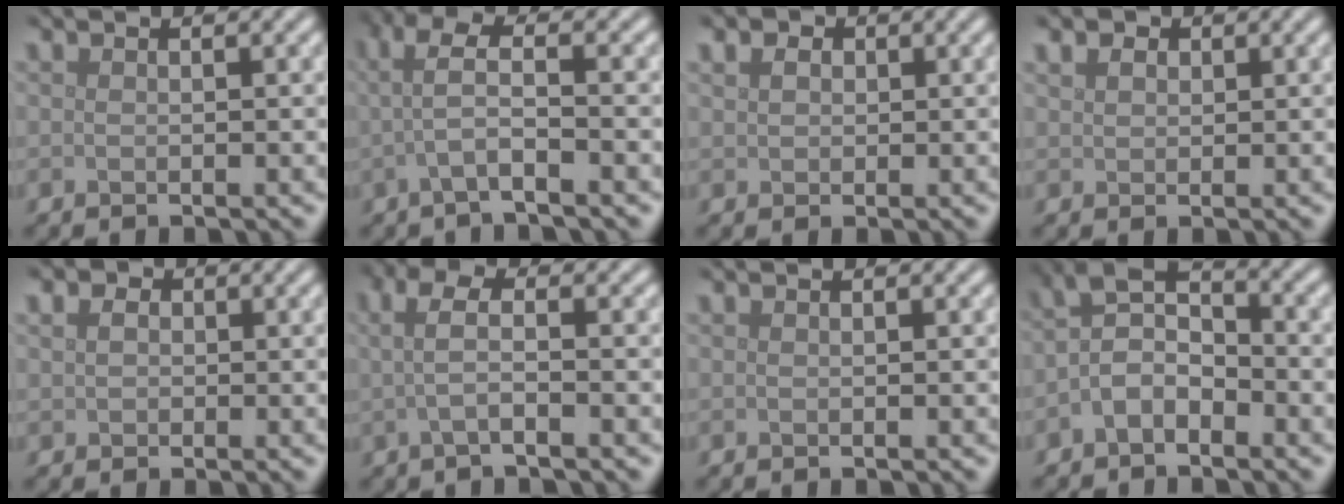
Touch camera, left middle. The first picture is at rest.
{"total": 3.1, "force": [-0.4, 0.7, 3.0], "torque": [-0.063, 0.005, -0.013]}
{"total": 3.0, "force": [1.5, 2.2, 1.3], "torque": [-0.029, 0.016, 0.012]}
{"total": 2.0, "force": [1.2, 1.4, 0.8], "torque": [-0.019, 0.010, 0.013]}
{"total": 3.3, "force": [1.2, 2.7, 1.6], "torque": [-0.021, 0.020, -0.003]}
{"total": 2.7, "force": [-0.1, 0.9, 2.6], "torque": [-0.053, 0.003, -0.005]}
{"total": 0.0}
{"total": 3.9, "force": [-1.4, 2.1, 2.9], "torque": [-0.060, 0.014, -0.035]}